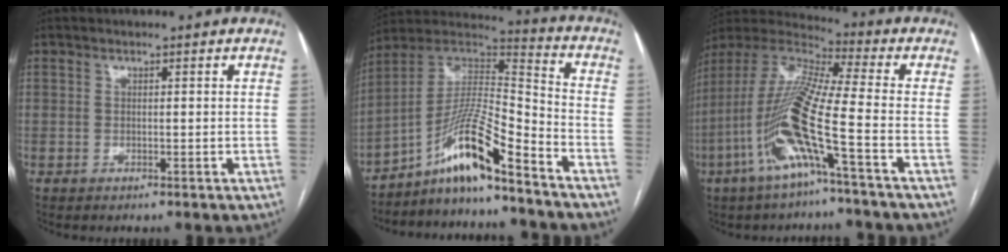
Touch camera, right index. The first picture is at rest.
{"total": 13.1, "force": [-9.3, 0.5, 9.2], "torque": [-0.172, 0.019, -0.168]}
{"total": 16.0, "force": [-5.8, 0.2, 14.9], "torque": [-0.319, -0.005, -0.121]}